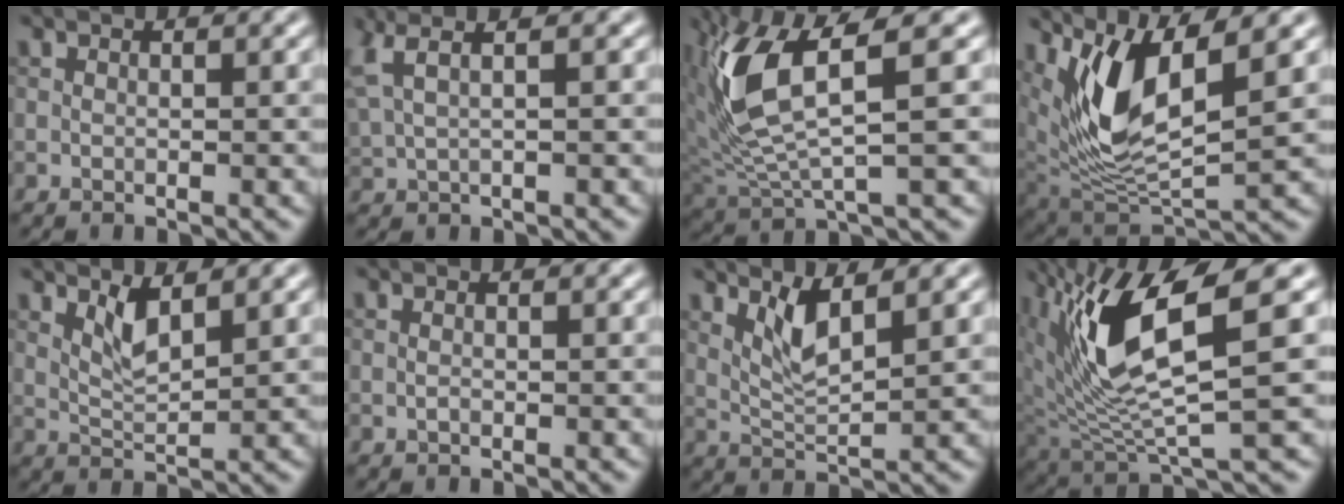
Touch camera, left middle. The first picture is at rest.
{"total": 4.4, "force": [2.7, 1.6, 3.1], "torque": [-0.059, 0.022, 0.043]}
{"total": 8.1, "force": [2.7, 2.4, 7.3], "torque": [-0.176, -0.003, 0.059]}
{"total": 7.7, "force": [3.2, 2.7, 6.4], "torque": [-0.138, -0.018, 0.064]}
{"total": 2.4, "force": [1.4, 0.5, 1.9], "torque": [-0.041, -0.006, 0.030]}
{"total": 0.0}
{"total": 3.0, "force": [1.7, 0.6, 2.5], "torque": [-0.053, -0.009, 0.039]}
{"total": 9.7, "force": [3.3, 2.8, 8.7], "torque": [-0.184, -0.005, 0.068]}